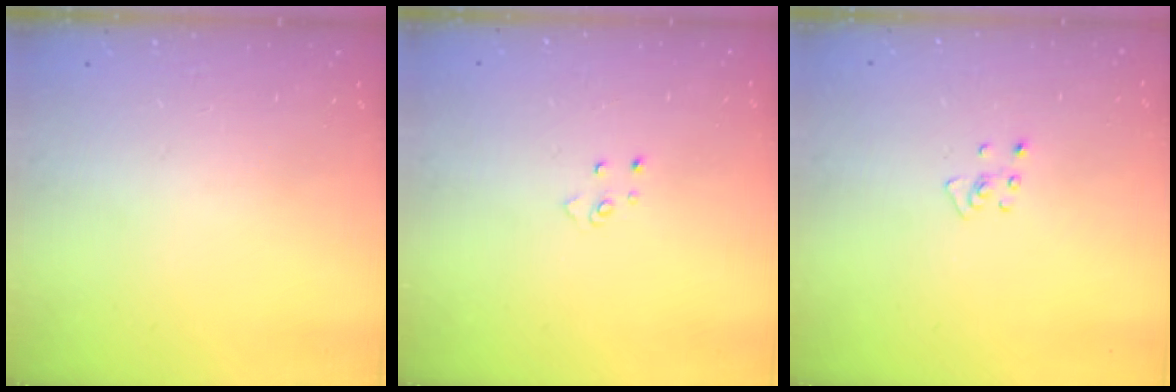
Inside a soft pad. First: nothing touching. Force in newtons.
{"total": 4.1, "press": 4.1, "slide": 0.4}
{"total": 3.6, "press": 3.6, "slide": 0.2}